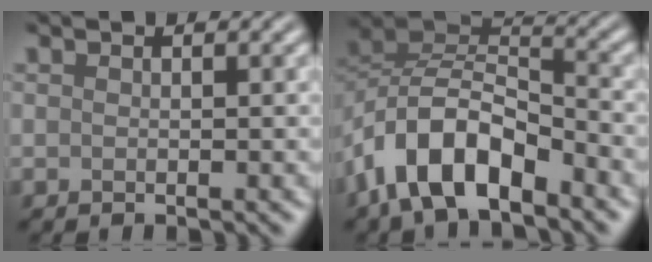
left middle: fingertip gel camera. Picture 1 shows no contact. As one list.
[{"total": 8.5, "force": [-4.9, 4.0, 5.8], "torque": [-0.096, 0.008, -0.102]}]